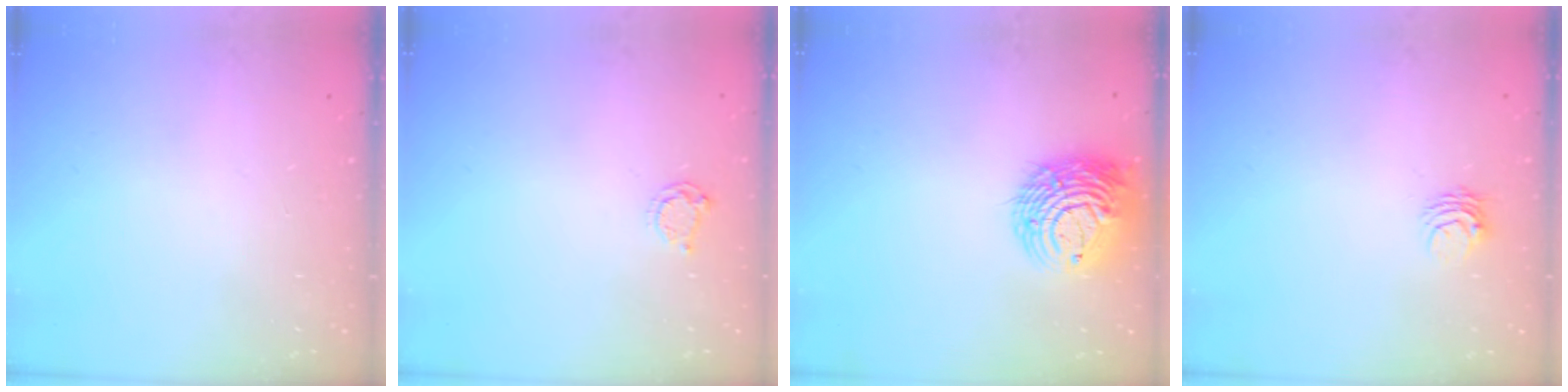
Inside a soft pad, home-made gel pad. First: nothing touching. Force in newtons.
{"total": 3.8, "press": 3.8, "slide": 0.4}
{"total": 13.5, "press": 13.4, "slide": 1.7}
{"total": 3.9, "press": 3.9, "slide": 0.3}